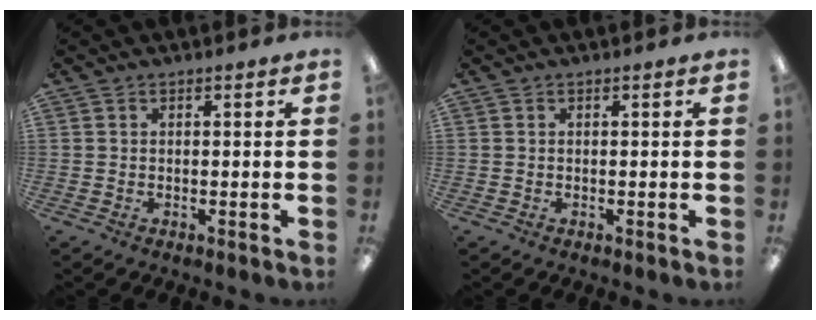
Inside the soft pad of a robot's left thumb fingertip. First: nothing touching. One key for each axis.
{"total": 0.0}